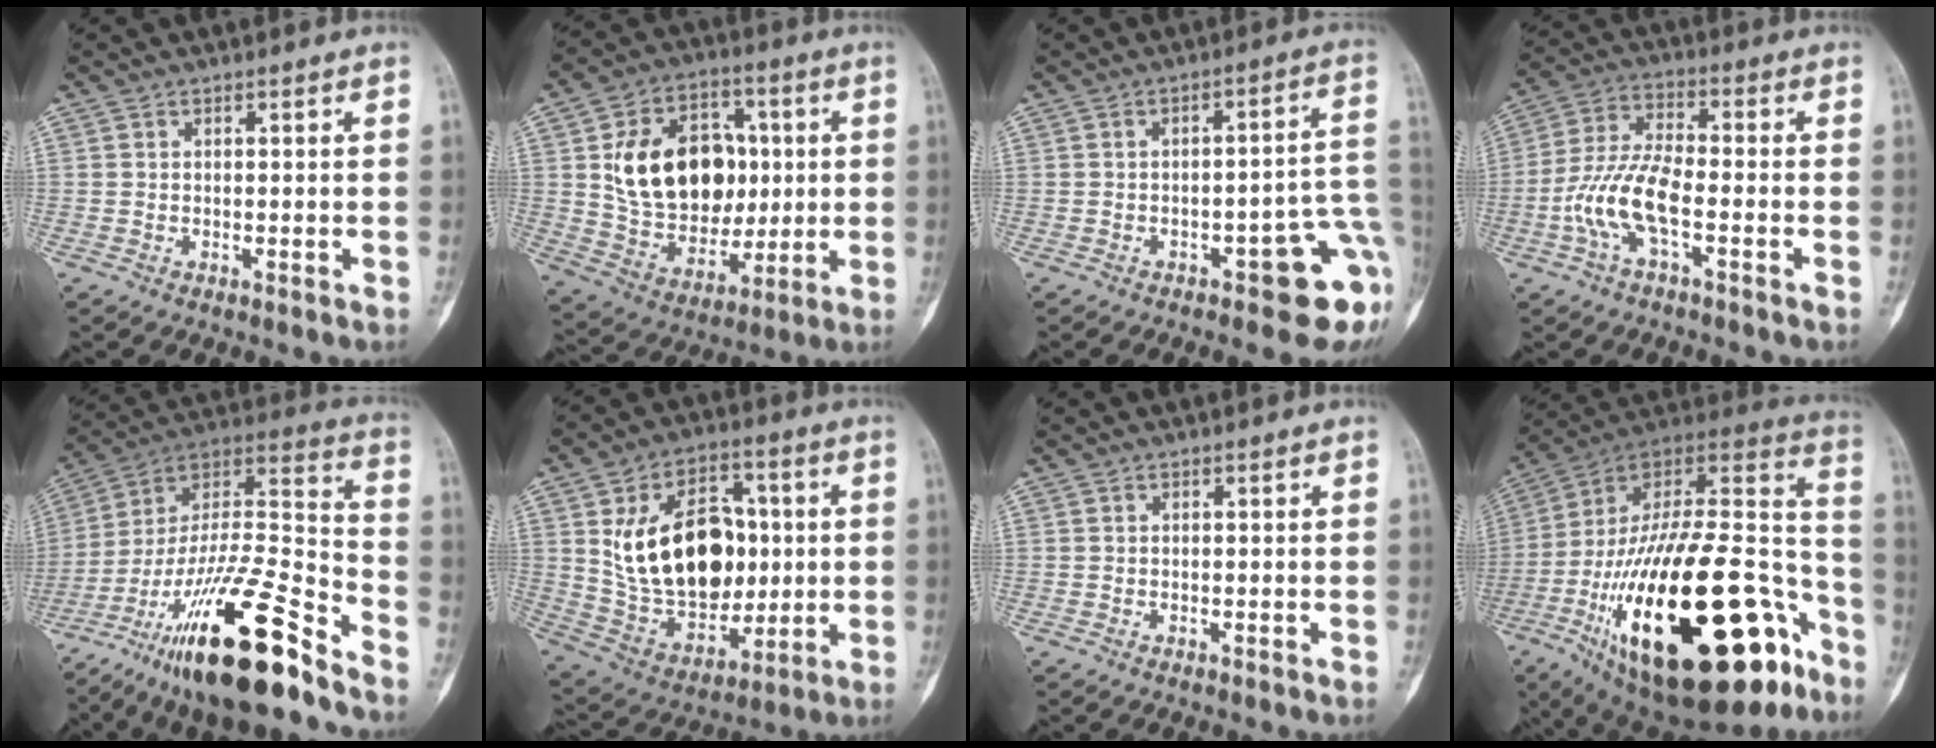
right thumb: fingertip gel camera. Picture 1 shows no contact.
{"total": 20.6, "force": [2.9, 14.9, 14.0], "torque": [-0.188, 0.004, 0.061]}
{"total": 12.3, "force": [-4.9, 4.1, 10.5], "torque": [-0.082, 0.035, -0.055]}
{"total": 10.4, "force": [-3.4, 3.8, 9.0], "torque": [-0.200, 0.033, -0.069]}
{"total": 26.6, "force": [-17.9, 5.5, 19.0], "torque": [-0.335, 0.074, -0.309]}
{"total": 23.0, "force": [2.6, 15.3, 17.0], "torque": [-0.250, 0.003, 0.064]}
{"total": 0.0}
{"total": 43.8, "force": [-18.3, 18.0, 35.5], "torque": [-0.545, 0.054, -0.288]}